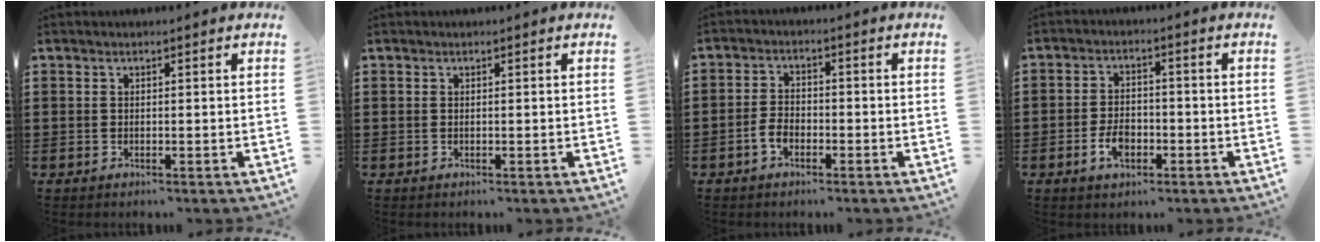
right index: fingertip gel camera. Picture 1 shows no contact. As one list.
[{"total": 0.0}, {"total": 3.2, "force": [-1.6, 1.8, 2.2], "torque": [-0.054, -0.002, -0.034]}, {"total": 4.2, "force": [-1.9, 2.5, 2.8], "torque": [-0.065, 0.001, -0.039]}]